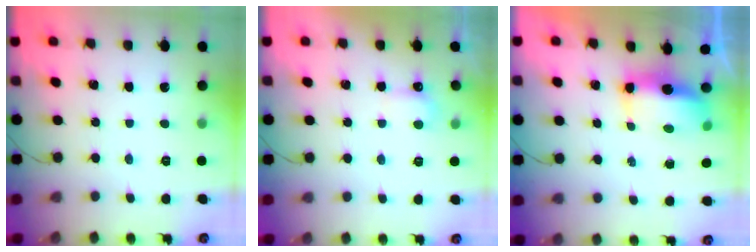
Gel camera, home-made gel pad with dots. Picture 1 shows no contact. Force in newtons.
{"total": 3.7, "press": 3.6, "slide": 1.1}
{"total": 14.8, "press": 9.8, "slide": 11.0}